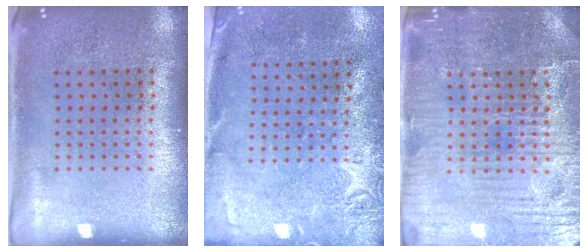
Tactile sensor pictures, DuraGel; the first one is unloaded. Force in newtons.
{"total": 2.8, "press": 2.1, "slide": 1.7}
{"total": 4.8, "press": 4.6, "slide": 1.3}